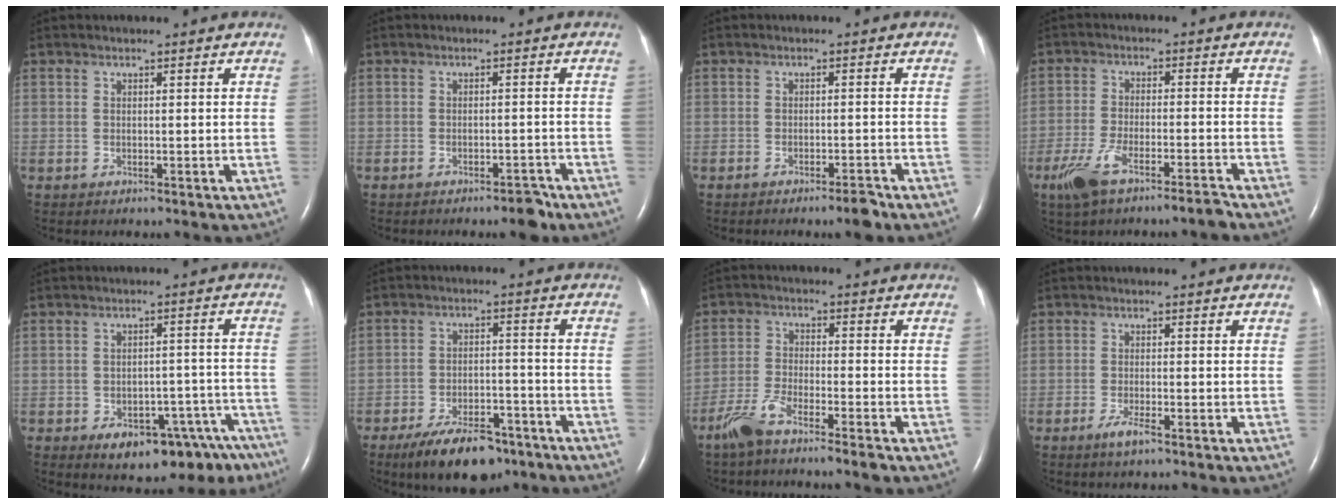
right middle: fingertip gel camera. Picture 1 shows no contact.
{"total": 2.7, "force": [-2.1, 0.8, 1.4], "torque": [-0.015, 0.002, -0.028]}
{"total": 2.4, "force": [-1.9, 0.2, 1.4], "torque": [-0.022, 0.000, -0.029]}
{"total": 7.3, "force": [-5.2, 0.7, 5.0], "torque": [-0.106, -0.008, -0.097]}
{"total": 13.4, "force": [-9.7, 6.5, 6.7], "torque": [-0.036, 0.038, -0.120]}
{"total": 11.2, "force": [-8.2, 4.3, 6.3], "torque": [-0.107, -0.007, -0.133]}
{"total": 6.0, "force": [-4.7, 0.3, 3.7], "torque": [-0.085, -0.006, -0.096]}
{"total": 2.4, "force": [-1.6, 0.2, 1.8], "torque": [-0.045, -0.005, -0.030]}